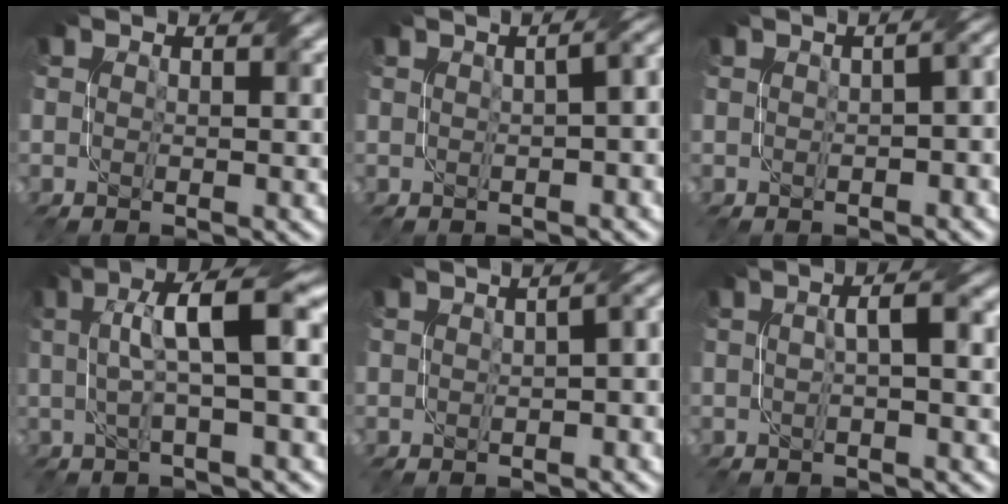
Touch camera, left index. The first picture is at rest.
{"total": 7.8, "force": [1.0, 4.0, 6.6], "torque": [-0.025, 0.030, -0.007]}
{"total": 5.4, "force": [-0.1, 2.6, 4.8], "torque": [-0.024, 0.010, 0.000]}
{"total": 6.7, "force": [1.1, 1.6, 6.4], "torque": [-0.098, 0.021, 0.017]}
{"total": 5.6, "force": [0.1, 2.7, 4.9], "torque": [-0.024, 0.018, -0.001]}
{"total": 3.0, "force": [0.3, 0.6, 2.9], "torque": [-0.045, 0.014, 0.007]}